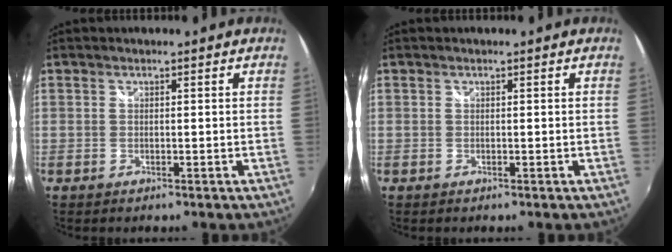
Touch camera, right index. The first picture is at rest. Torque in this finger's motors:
{"motor_torque": [0.04, 0.03, 0.00, 0.01]}